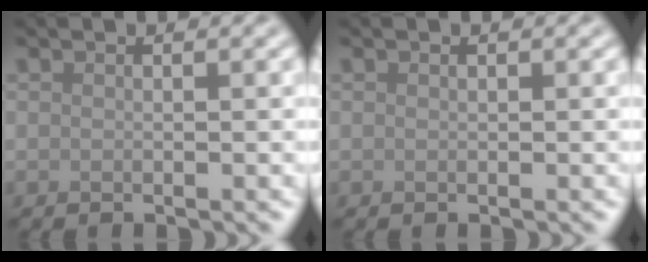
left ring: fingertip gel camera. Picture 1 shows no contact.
{"total": 0.0}